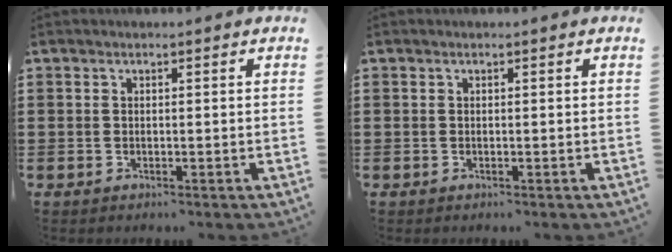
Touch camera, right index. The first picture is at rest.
{"total": 0.0}